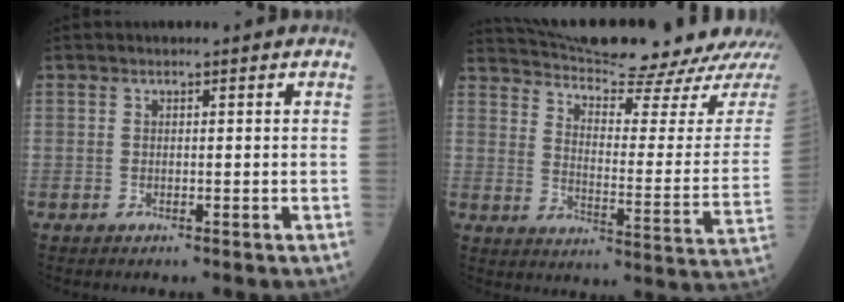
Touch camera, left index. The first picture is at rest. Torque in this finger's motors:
{"motor_torque": [0.89, -1.26, 0.27, 0.05]}